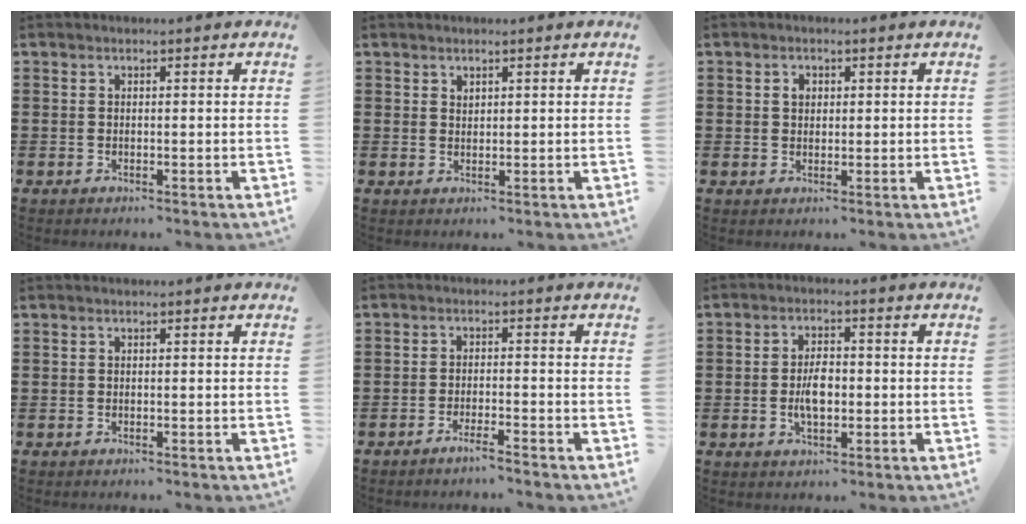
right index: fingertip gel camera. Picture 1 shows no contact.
{"total": 1.1, "force": [0.9, 0.5, 0.1], "torque": [-0.003, 0.002, 0.019]}
{"total": 1.6, "force": [0.5, 1.2, 0.9], "torque": [-0.021, 0.008, 0.009]}
{"total": 0.0}
{"total": 2.4, "force": [-2.1, -0.3, 1.1], "torque": [-0.018, -0.001, -0.039]}
{"total": 4.9, "force": [-0.6, 2.5, 4.1], "torque": [-0.091, 0.001, -0.015]}